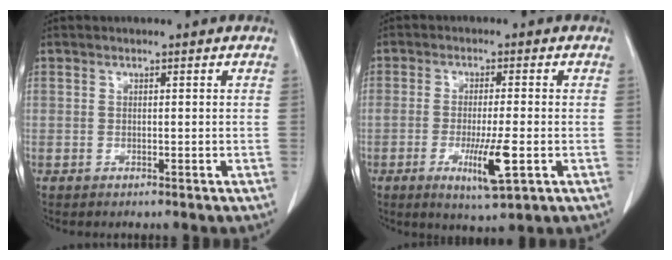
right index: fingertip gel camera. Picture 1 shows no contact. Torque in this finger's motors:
{"motor_torque": [1.52, -0.30, 0.72, 0.16]}